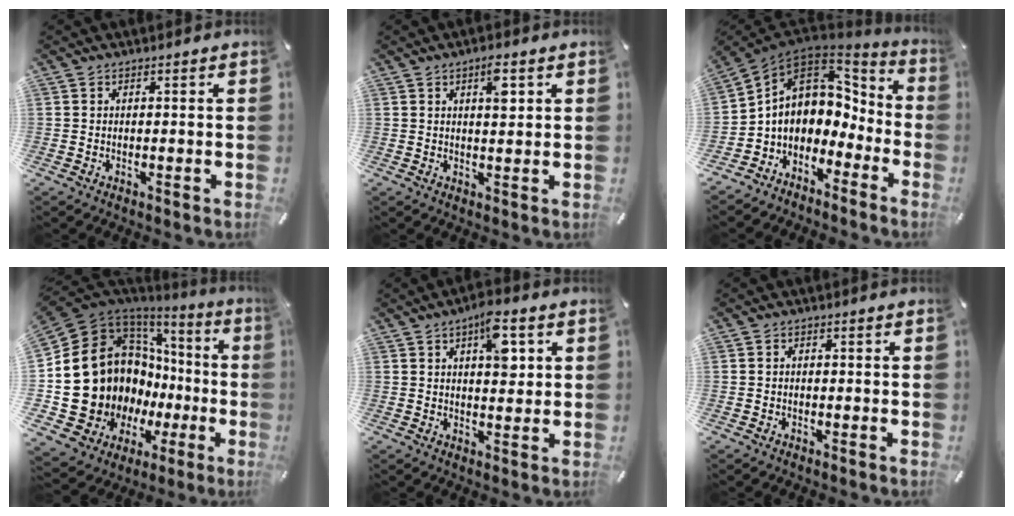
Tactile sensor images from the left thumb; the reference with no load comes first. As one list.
[{"total": 4.5, "force": [1.8, 1.7, 3.7], "torque": [-0.057, -0.004, 0.024]}, {"total": 9.2, "force": [0.3, 8.1, 4.3], "torque": [-0.085, -0.007, 0.007]}, {"total": 19.3, "force": [-1.5, 16.2, 10.4], "torque": [-0.182, -0.054, 0.030]}, {"total": 8.5, "force": [3.1, 4.1, 6.8], "torque": [-0.081, -0.013, 0.044]}, {"total": 1.0, "force": [-0.3, 0.8, 0.5], "torque": [-0.010, 0.004, -0.008]}]